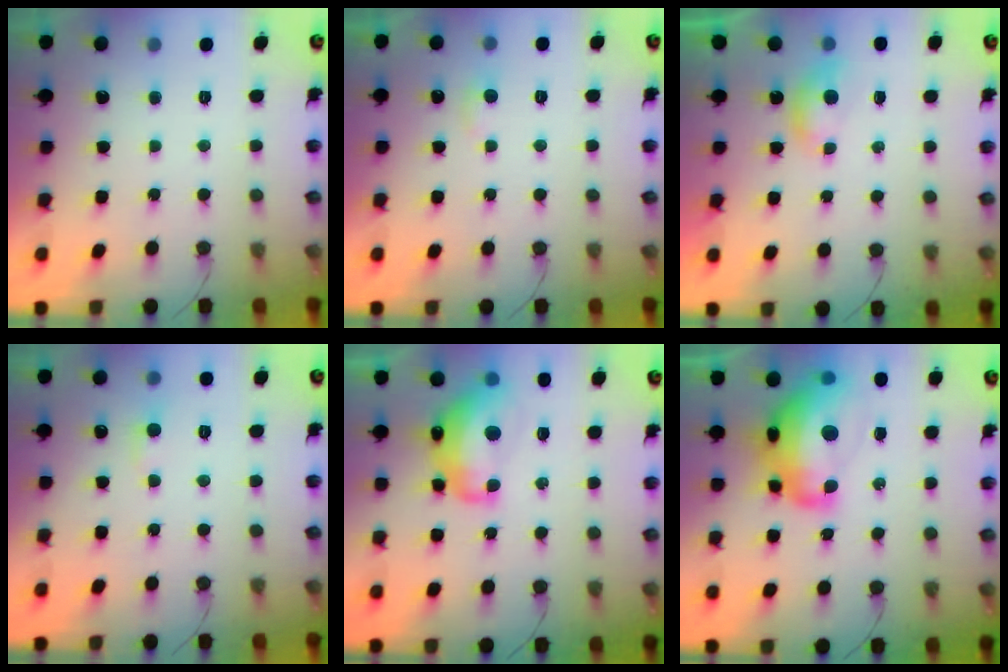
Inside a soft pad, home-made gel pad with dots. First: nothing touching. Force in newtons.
{"total": 4.2, "press": 4.1, "slide": 0.5}
{"total": 3.8, "press": 3.8, "slide": 0.2}
{"total": 3.8, "press": 3.7, "slide": 0.5}
{"total": 14.0, "press": 14.0, "slide": 1.1}
{"total": 18.9, "press": 18.8, "slide": 1.6}